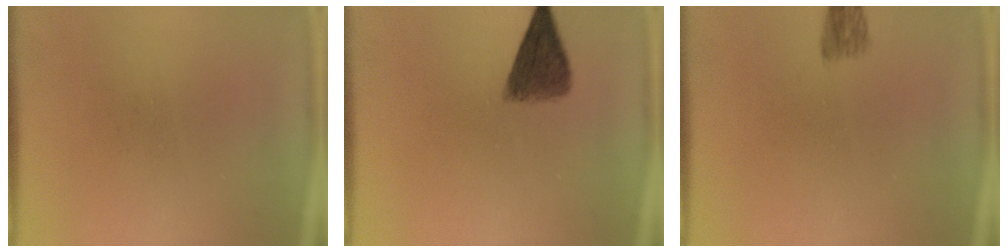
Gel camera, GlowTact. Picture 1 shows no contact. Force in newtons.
{"total": 5.8}
{"total": 2.5}